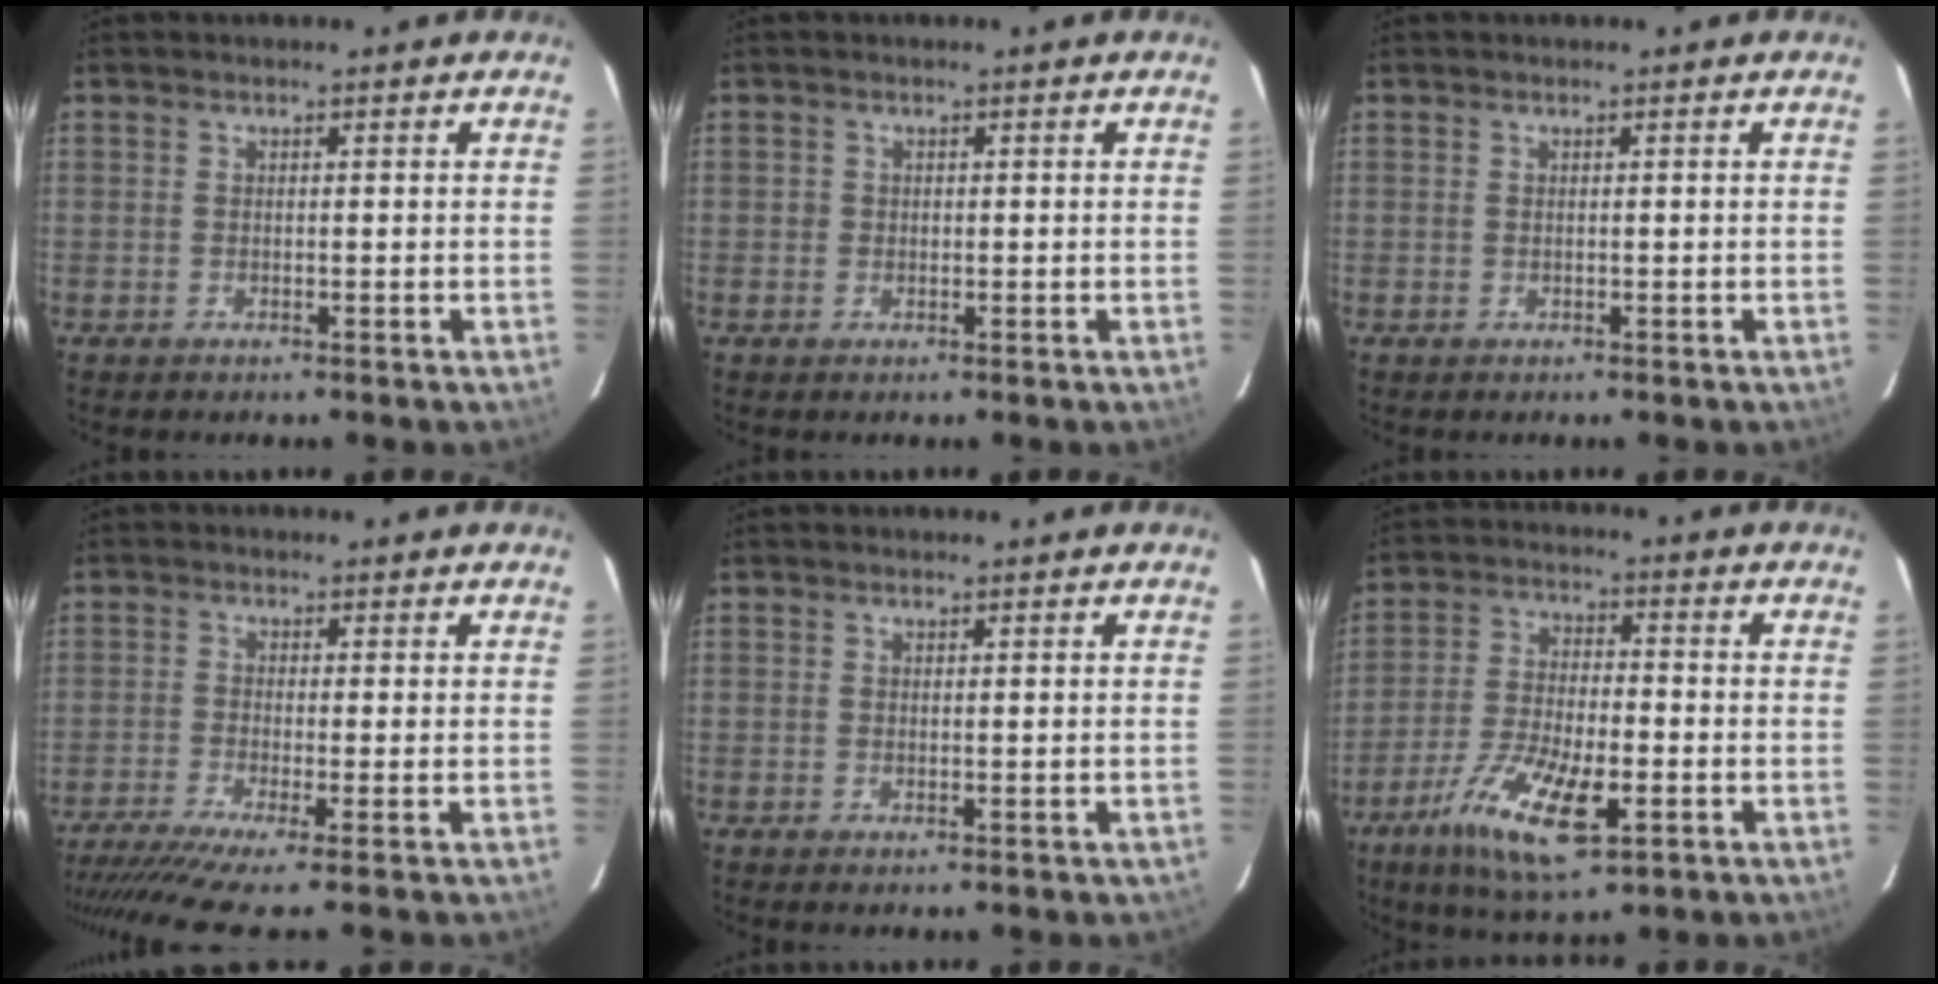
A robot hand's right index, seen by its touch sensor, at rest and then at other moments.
{"total": 1.0, "force": [-0.3, 0.9, 0.1], "torque": [0.001, 0.000, -0.004]}
{"total": 0.0}
{"total": 9.9, "force": [-8.0, -1.2, 5.7], "torque": [-0.133, -0.042, -0.139]}
{"total": 0.9, "force": [-0.3, 0.4, 0.8], "torque": [-0.011, -0.001, -0.003]}
{"total": 13.8, "force": [-6.4, 4.4, 11.4], "torque": [-0.232, -0.025, -0.119]}